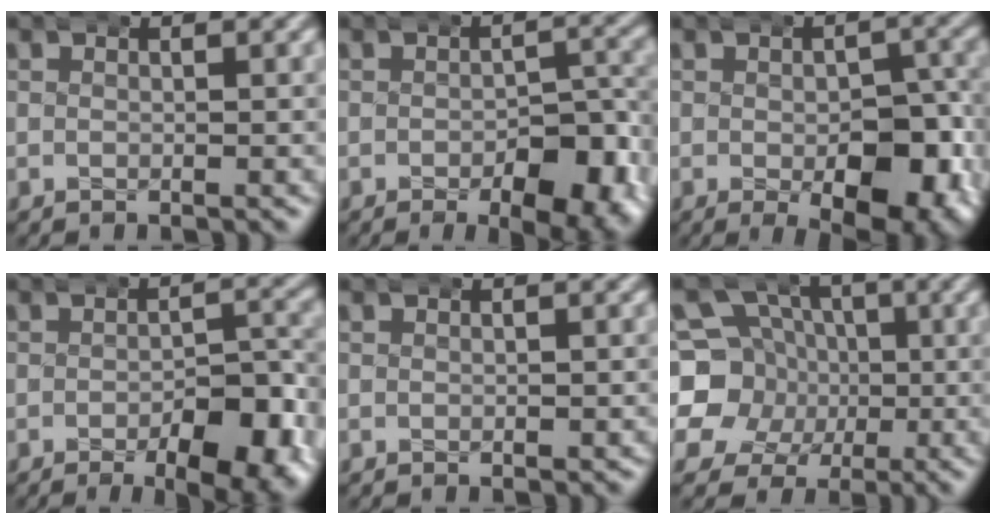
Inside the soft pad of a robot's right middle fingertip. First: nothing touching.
{"total": 6.8, "force": [-2.8, 3.2, 5.3], "torque": [-0.064, -0.012, -0.037]}
{"total": 9.7, "force": [-2.7, 5.0, 7.9], "torque": [-0.108, -0.032, -0.026]}
{"total": 7.4, "force": [-3.0, 3.0, 6.1], "torque": [-0.073, -0.009, -0.043]}
{"total": 0.6, "force": [-0.2, 0.4, 0.4], "torque": [-0.003, -0.003, -0.002]}
{"total": 11.6, "force": [-0.1, 10.8, 4.0], "torque": [-0.100, -0.029, -0.007]}